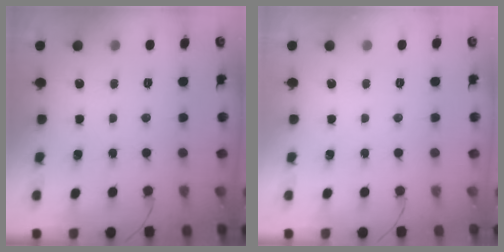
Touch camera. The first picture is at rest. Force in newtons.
{"total": 0.0}